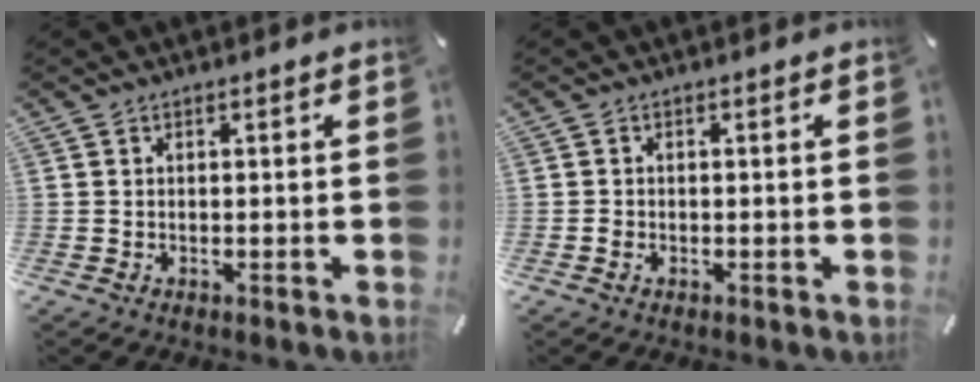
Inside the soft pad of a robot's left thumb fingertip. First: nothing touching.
{"total": 0.8, "force": [-0.4, 0.6, 0.4], "torque": [-0.006, 0.000, -0.009]}